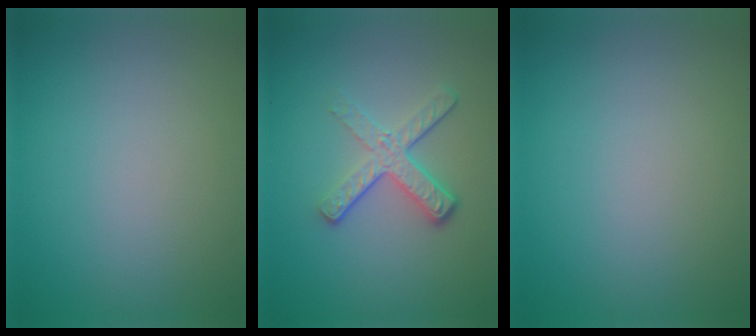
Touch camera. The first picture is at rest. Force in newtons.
{"total": 4.1, "press": 2.7, "slide": 3.1}
{"total": 0.0}